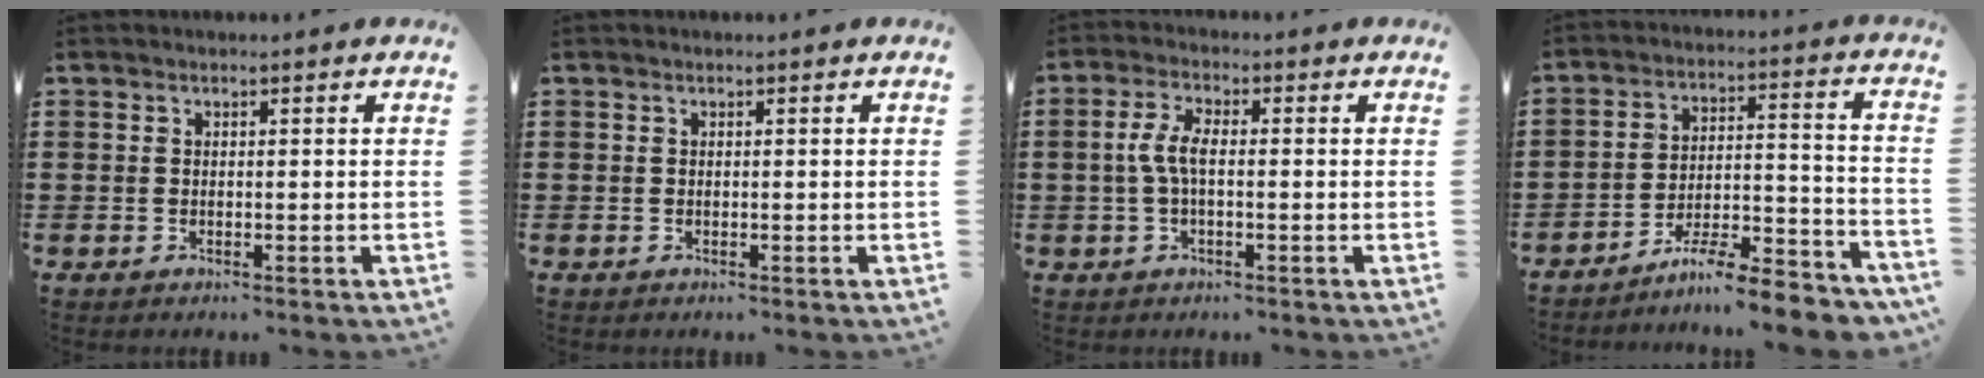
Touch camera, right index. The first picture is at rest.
{"total": 0.0}
{"total": 4.6, "force": [-0.4, 1.7, 4.3], "torque": [-0.100, -0.002, -0.015]}
{"total": 8.3, "force": [-7.5, 0.4, 3.4], "torque": [-0.049, 0.011, -0.145]}